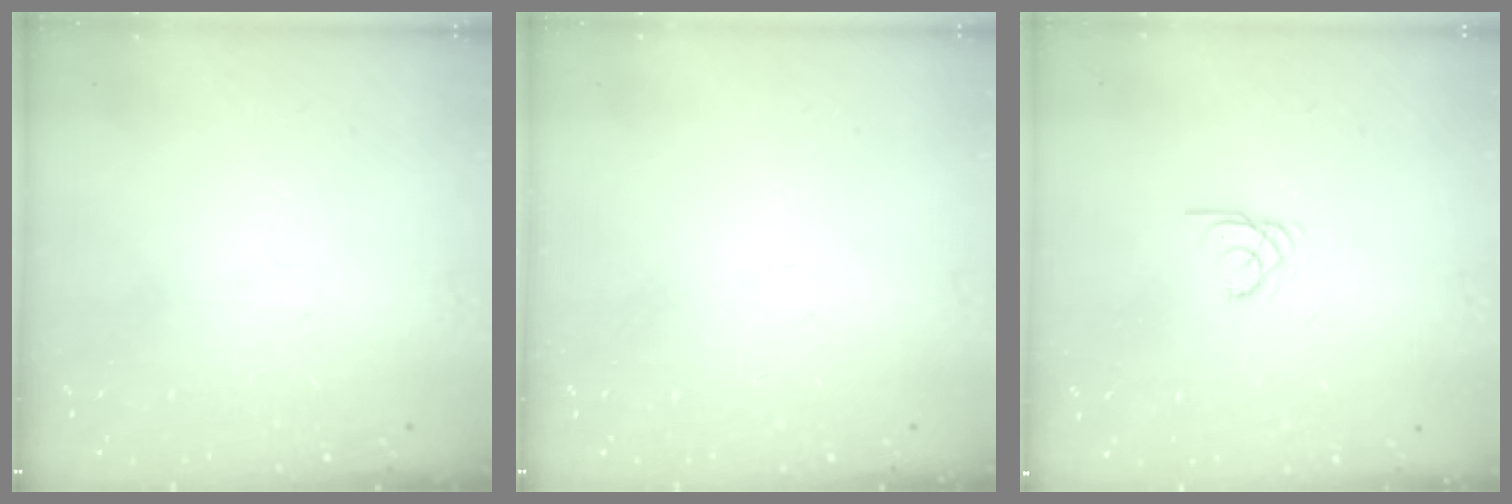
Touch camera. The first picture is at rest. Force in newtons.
{"total": 0.0}
{"total": 1.9, "press": 1.9, "slide": 0.0}